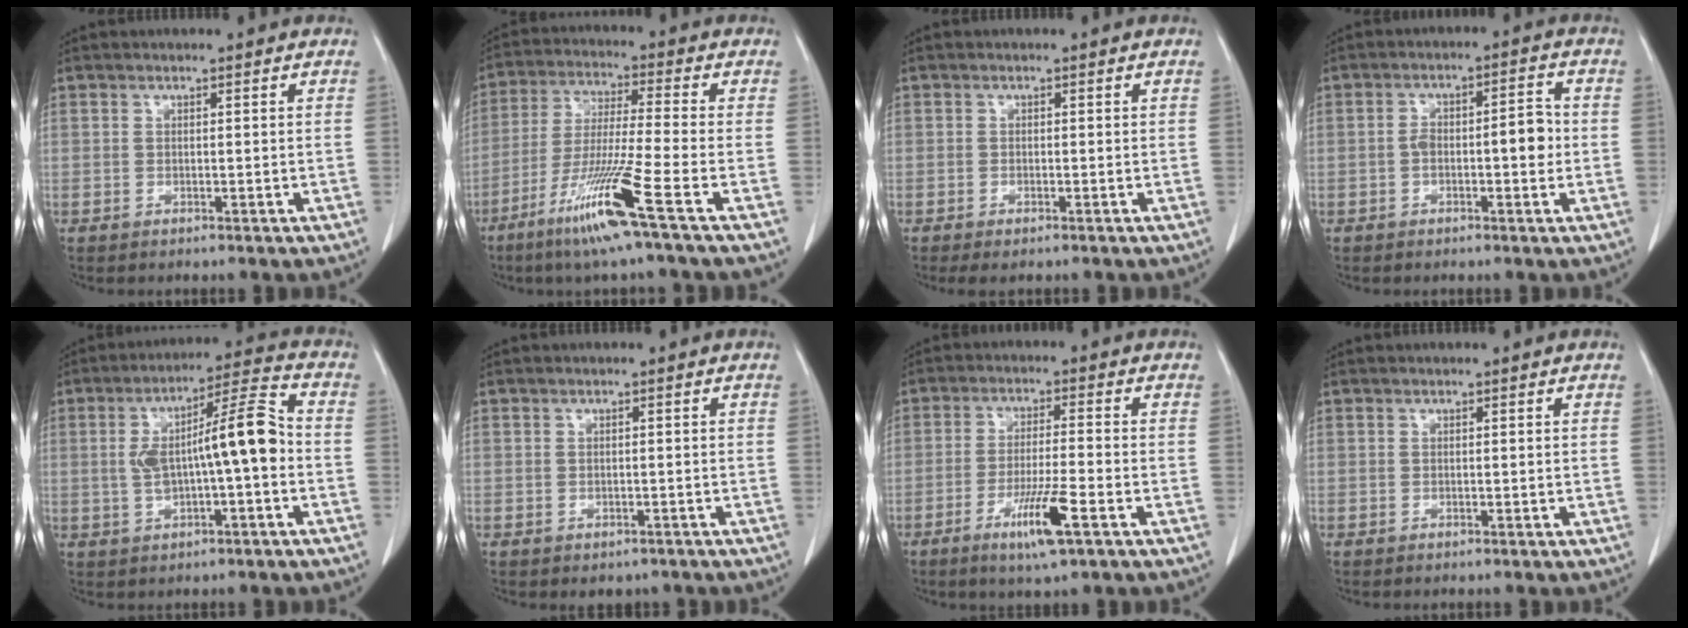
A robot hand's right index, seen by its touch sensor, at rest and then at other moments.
{"total": 12.6, "force": [-6.8, -1.8, 10.5], "torque": [-0.207, -0.038, -0.132]}
{"total": 1.8, "force": [-1.3, 0.5, 1.2], "torque": [-0.017, -0.005, -0.017]}
{"total": 6.0, "force": [-0.9, 2.0, 5.5], "torque": [-0.088, 0.023, -0.013]}
{"total": 11.5, "force": [-0.6, 1.8, 11.3], "torque": [-0.190, 0.028, -0.010]}
{"total": 2.1, "force": [-1.4, 1.5, 0.5], "torque": [-0.003, 0.003, -0.013]}
{"total": 8.0, "force": [-4.0, 0.1, 7.0], "torque": [-0.127, -0.016, -0.069]}
{"total": 0.0}